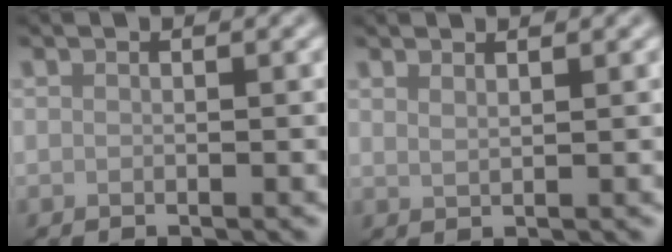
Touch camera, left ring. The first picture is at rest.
{"total": 1.1, "force": [1.0, 0.3, 0.5], "torque": [-0.005, -0.001, 0.015]}